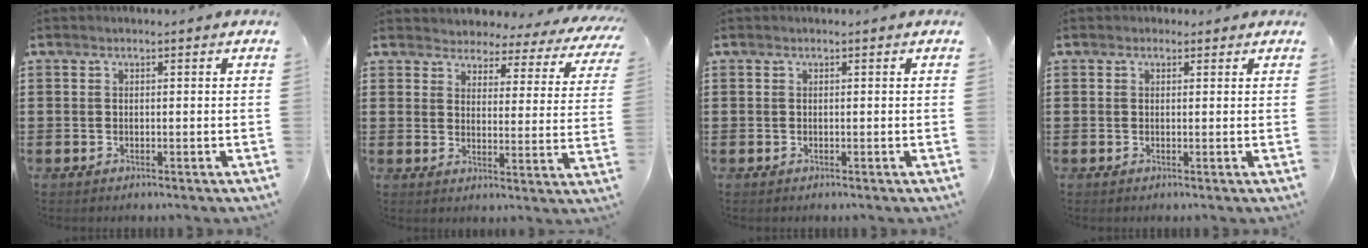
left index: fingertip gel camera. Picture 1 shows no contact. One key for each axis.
{"total": 3.5, "fx": 3.4, "fy": 0.9, "fz": 0.0, "tx": -0.026, "ty": -0.023, "tz": 0.055}
{"total": 0.0}
{"total": 0.8, "fx": 0.4, "fy": 0.6, "fz": 0.3, "tx": 0.001, "ty": 0.003, "tz": 0.005}